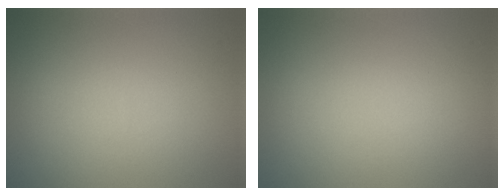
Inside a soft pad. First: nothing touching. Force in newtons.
{"total": 0.0}